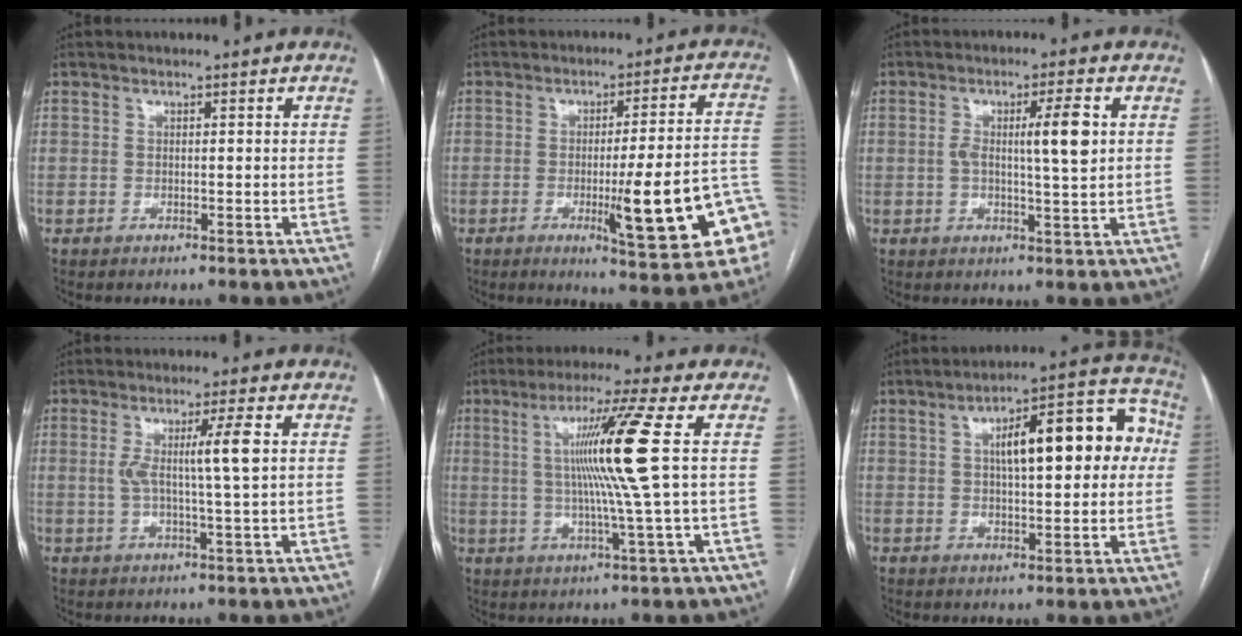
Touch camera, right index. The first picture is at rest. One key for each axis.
{"total": 16.1, "fx": -5.0, "fy": 1.2, "fz": 15.3, "tx": -0.156, "ty": 0.009, "tz": -0.057}
{"total": 6.2, "fx": 1.0, "fy": 0.1, "fz": 6.1, "tx": -0.103, "ty": 0.005, "tz": 0.017}
{"total": 6.1, "fx": 1.0, "fy": -0.6, "fz": 6.0, "tx": -0.108, "ty": 0.005, "tz": 0.022}
{"total": 11.5, "fx": 1.8, "fy": -2.7, "fz": 11.0, "tx": -0.197, "ty": 0.002, "tz": 0.040}
{"total": 15.3, "fx": 2.8, "fy": 4.6, "fz": 14.3, "tx": -0.191, "ty": 0.049, "tz": 0.041}